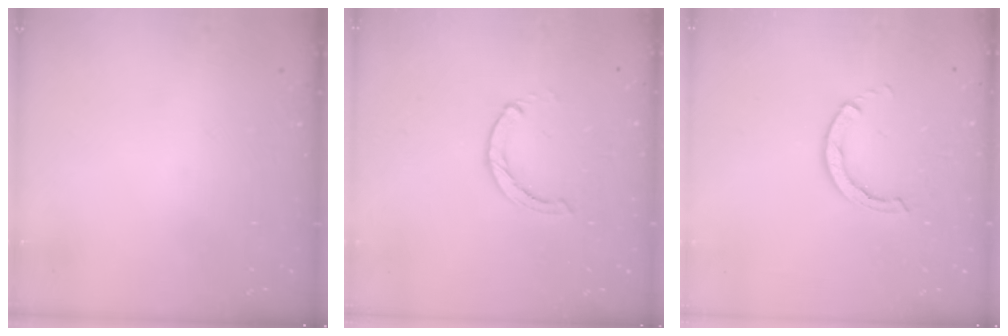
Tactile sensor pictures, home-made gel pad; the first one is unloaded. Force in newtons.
{"total": 0.6, "press": 0.6, "slide": 0.2}
{"total": 2.8, "press": 2.8, "slide": 0.3}